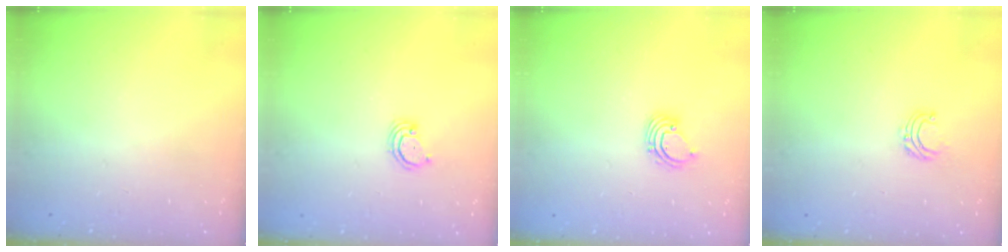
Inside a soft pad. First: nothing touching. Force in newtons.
{"total": 2.9, "press": 2.9, "slide": 0.2}
{"total": 2.6, "press": 2.6, "slide": 0.2}
{"total": 4.7, "press": 4.7, "slide": 0.4}